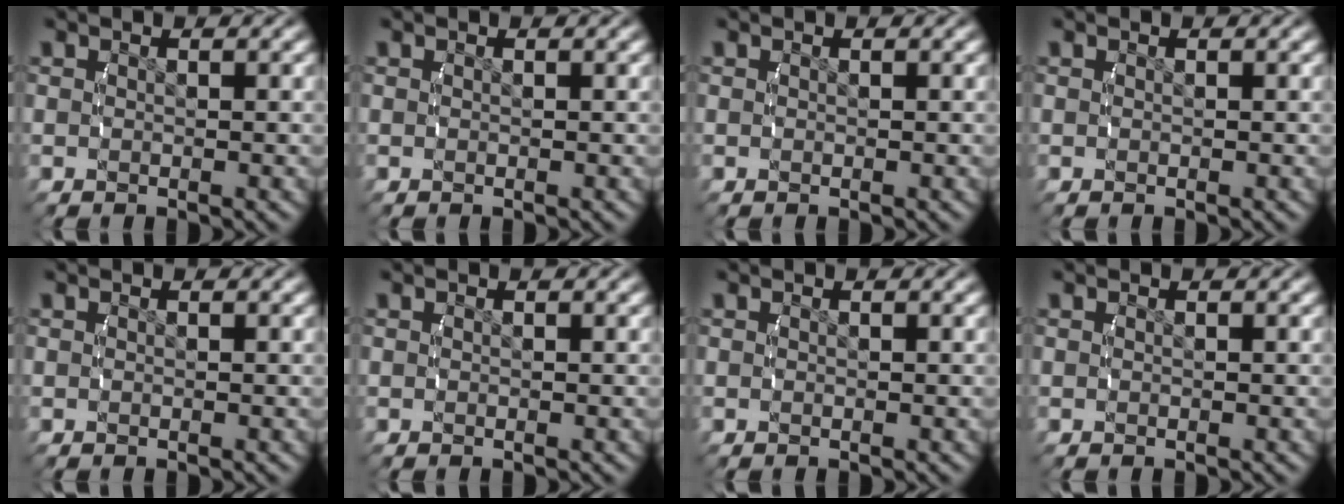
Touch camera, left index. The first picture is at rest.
{"total": 0.0}
{"total": 0.0}
{"total": 0.0}
{"total": 0.0}
{"total": 0.0}
{"total": 0.0}
{"total": 0.0}